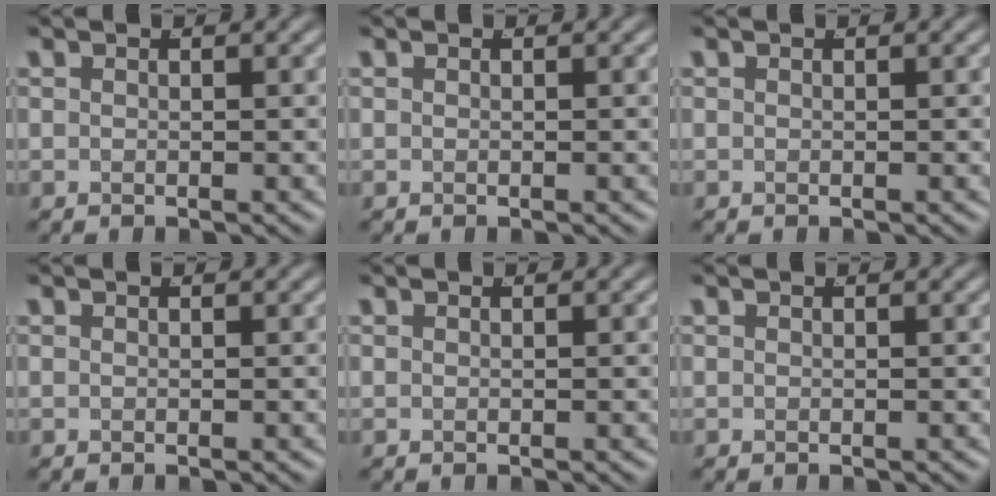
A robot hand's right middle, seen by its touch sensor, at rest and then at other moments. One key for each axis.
{"total": 0.0}
{"total": 0.0}
{"total": 0.0}
{"total": 0.0}
{"total": 0.0}